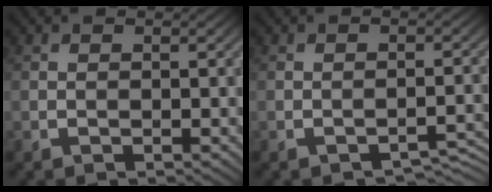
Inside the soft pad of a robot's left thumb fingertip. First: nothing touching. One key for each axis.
{"total": 2.1, "fx": -1.9, "fy": 0.4, "fz": 0.8, "tx": -0.006, "ty": 0.005, "tz": -0.027}